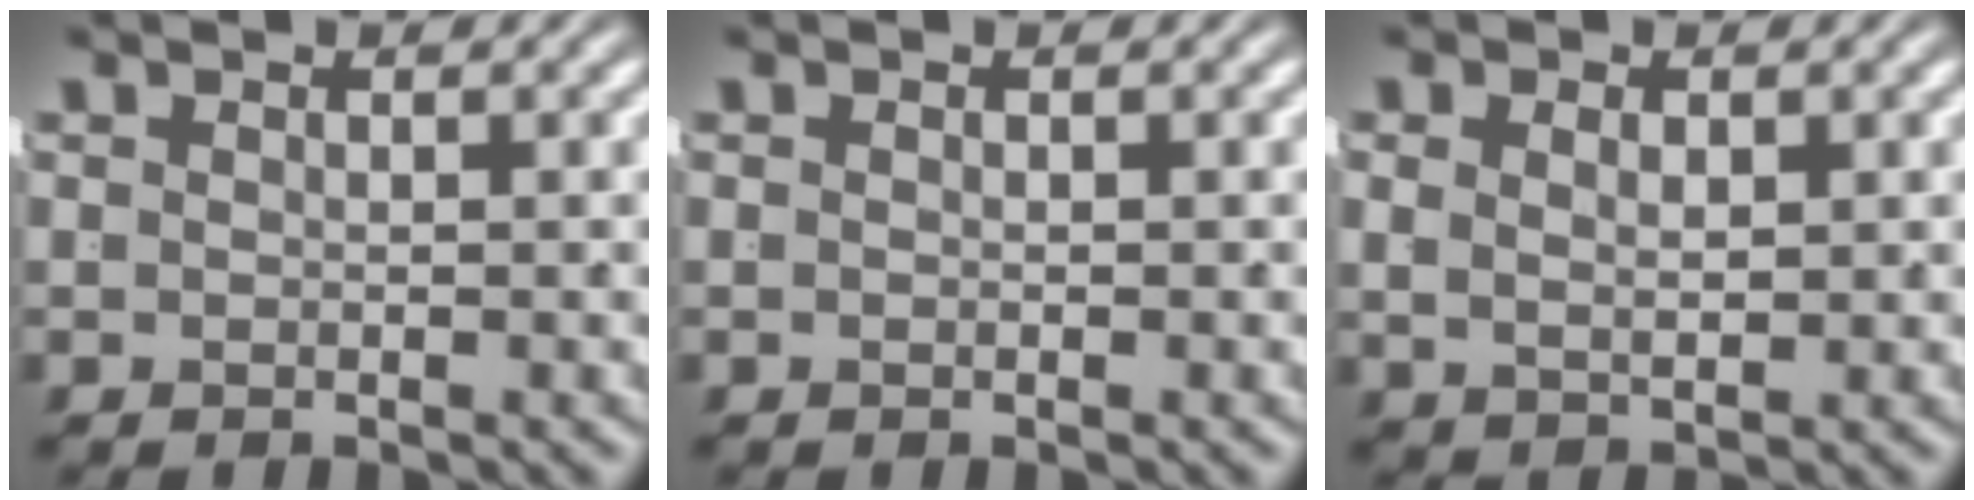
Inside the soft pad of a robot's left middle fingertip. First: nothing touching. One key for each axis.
{"total": 0.0}
{"total": 1.9, "fx": 0.6, "fy": 0.9, "fz": 1.5, "tx": -0.027, "ty": -0.012, "tz": 0.025}